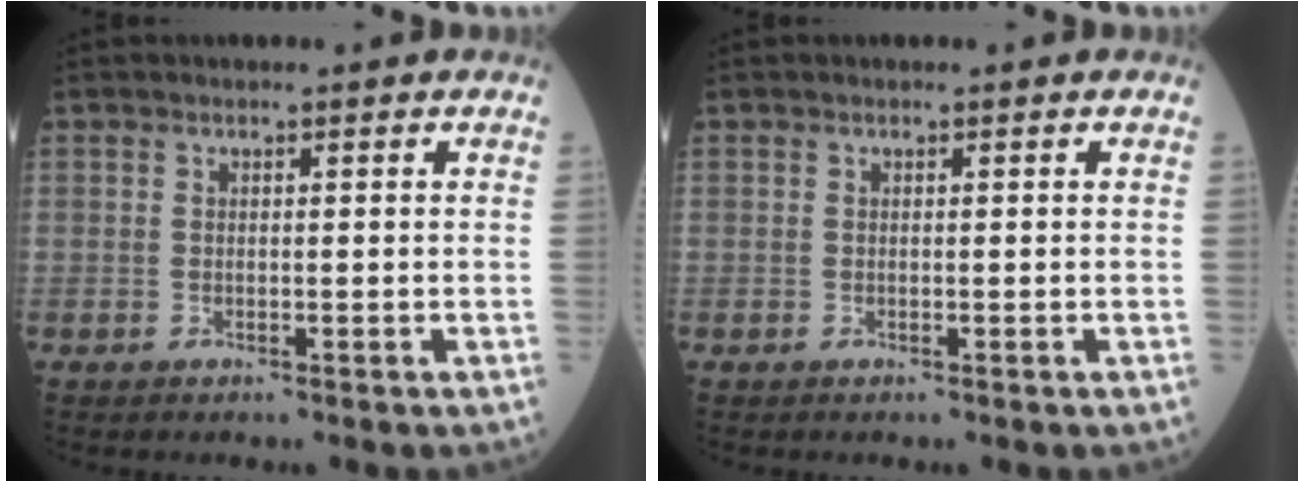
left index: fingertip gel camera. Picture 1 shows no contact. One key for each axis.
{"total": 0.0}